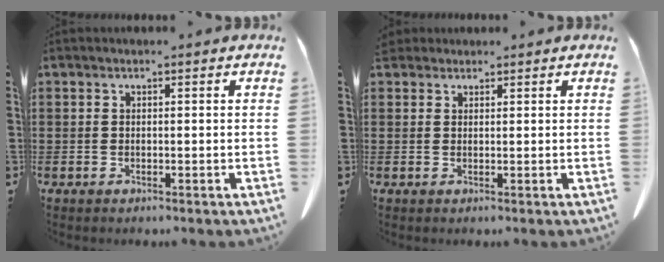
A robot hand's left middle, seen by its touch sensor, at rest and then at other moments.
{"total": 1.6, "force": [1.4, 0.7, 0.2], "torque": [-0.008, 0.004, 0.029]}